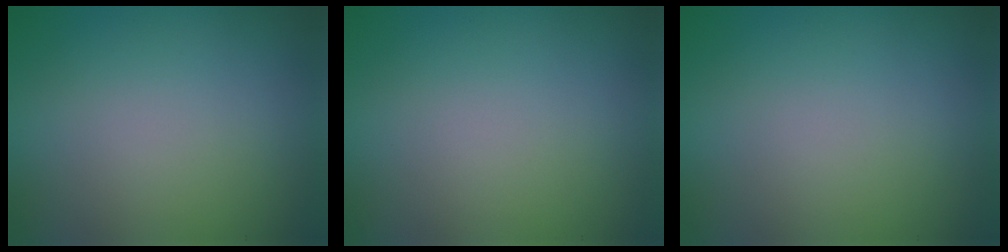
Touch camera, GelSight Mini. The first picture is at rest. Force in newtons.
{"total": 0.0}
{"total": 0.0}